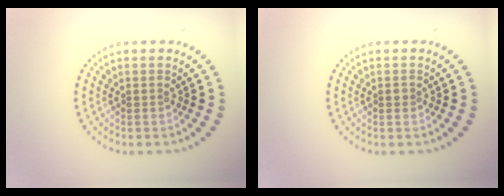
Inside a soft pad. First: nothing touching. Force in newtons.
{"total": 0.6, "press": 0.6, "slide": 0.1}